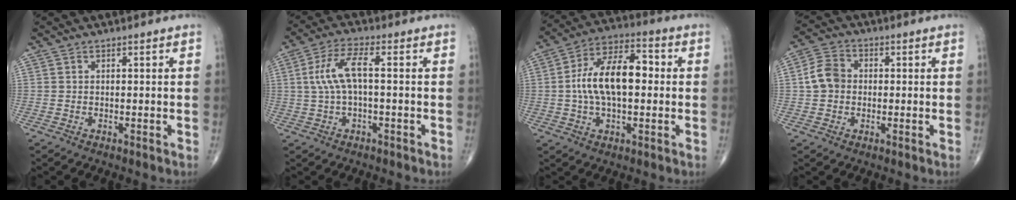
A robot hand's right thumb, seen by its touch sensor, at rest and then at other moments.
{"total": 7.6, "force": [0.6, 2.5, 7.1], "torque": [-0.164, 0.025, 0.011]}
{"total": 14.7, "force": [0.5, 7.6, 12.6], "torque": [-0.217, 0.030, -0.001]}
{"total": 6.0, "force": [0.0, 5.0, 3.4], "torque": [-0.055, 0.016, -0.009]}